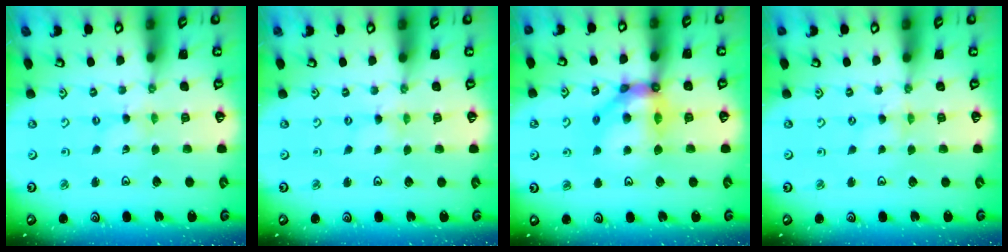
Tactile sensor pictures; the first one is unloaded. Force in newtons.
{"total": 0.0}
{"total": 13.5, "press": 13.4, "slide": 1.5}
{"total": 0.7, "press": 0.7, "slide": 0.2}